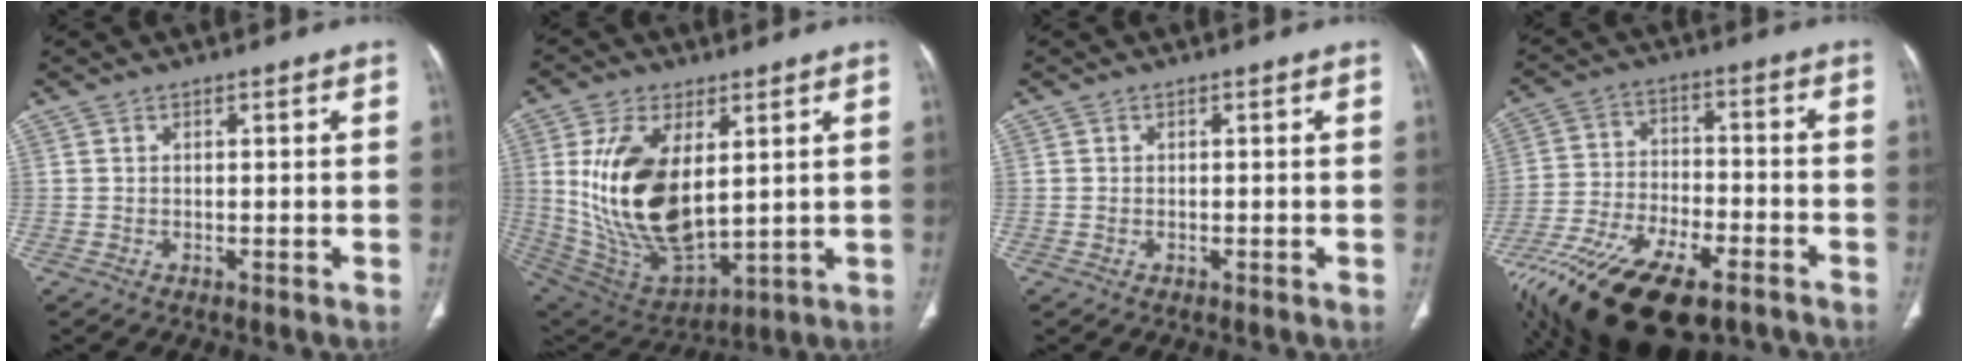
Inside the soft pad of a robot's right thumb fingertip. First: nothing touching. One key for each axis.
{"total": 20.8, "fx": 3.8, "fy": 11.0, "fz": 17.2, "tx": -0.323, "ty": -0.026, "tz": 0.092}
{"total": 0.0}
{"total": 24.2, "fx": -15.5, "fy": 10.3, "fz": 15.5, "tx": -0.325, "ty": 0.020, "tz": -0.269}